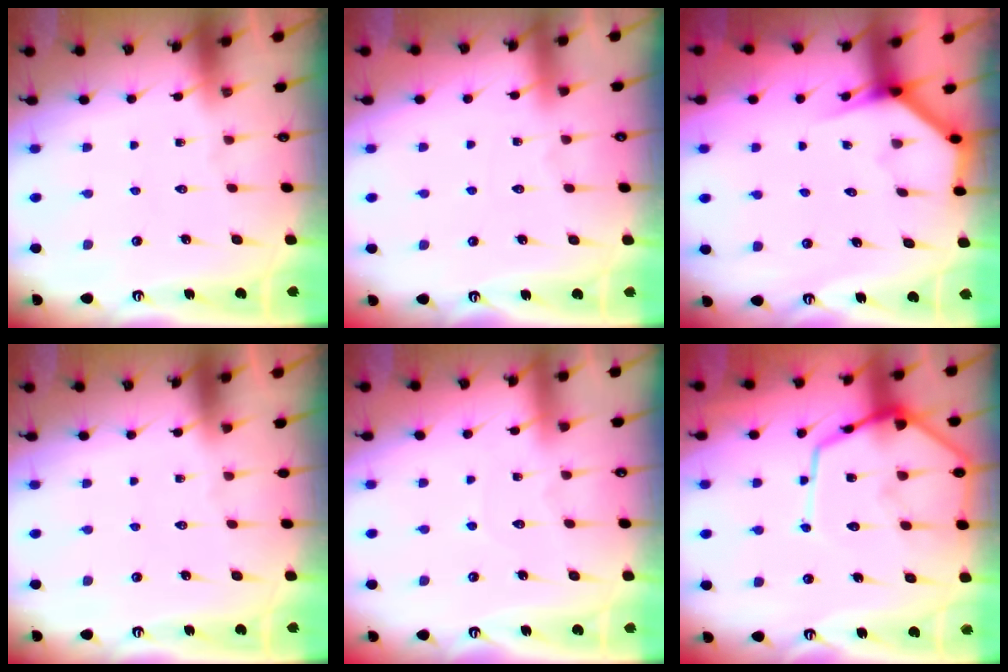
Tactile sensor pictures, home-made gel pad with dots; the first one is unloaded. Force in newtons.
{"total": 3.1, "press": 3.1, "slide": 0.5}
{"total": 3.8, "press": 3.8, "slide": 0.2}
{"total": 0.0}
{"total": 2.8, "press": 2.8, "slide": 0.3}
{"total": 15.2, "press": 15.1, "slide": 1.5}